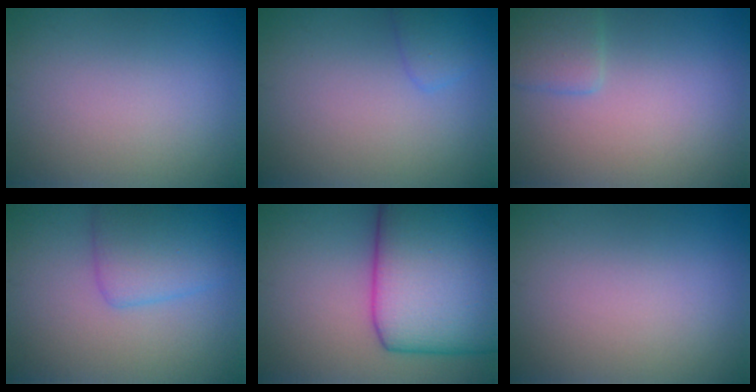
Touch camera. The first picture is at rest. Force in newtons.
{"total": 1.5, "press": 1.5, "slide": 0.0}
{"total": 1.9, "press": 1.9, "slide": 0.1}
{"total": 3.8, "press": 3.8, "slide": 0.1}
{"total": 13.4, "press": 13.4, "slide": 0.4}
{"total": 0.0}